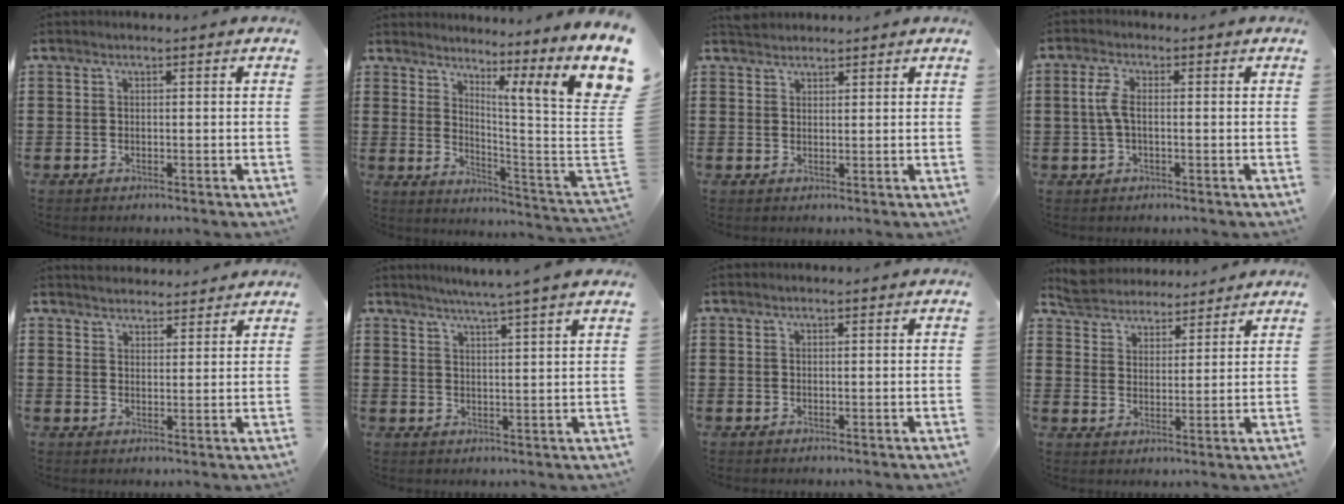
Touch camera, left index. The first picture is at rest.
{"total": 9.0, "force": [5.3, 0.1, 7.3], "torque": [-0.130, -0.066, 0.078]}
{"total": 1.7, "force": [1.7, 0.4, -0.3], "torque": [0.000, 0.003, 0.034]}
{"total": 3.4, "force": [0.0, 1.4, 3.1], "torque": [-0.075, 0.001, -0.007]}
{"total": 3.1, "force": [3.0, 0.6, -0.7], "torque": [0.002, -0.006, 0.058]}
{"total": 3.8, "force": [3.4, -1.0, 1.2], "torque": [-0.033, -0.016, 0.058]}
{"total": 0.0}
{"total": 5.6, "force": [5.5, 1.2, -0.1], "torque": [-0.026, -0.020, 0.101]}